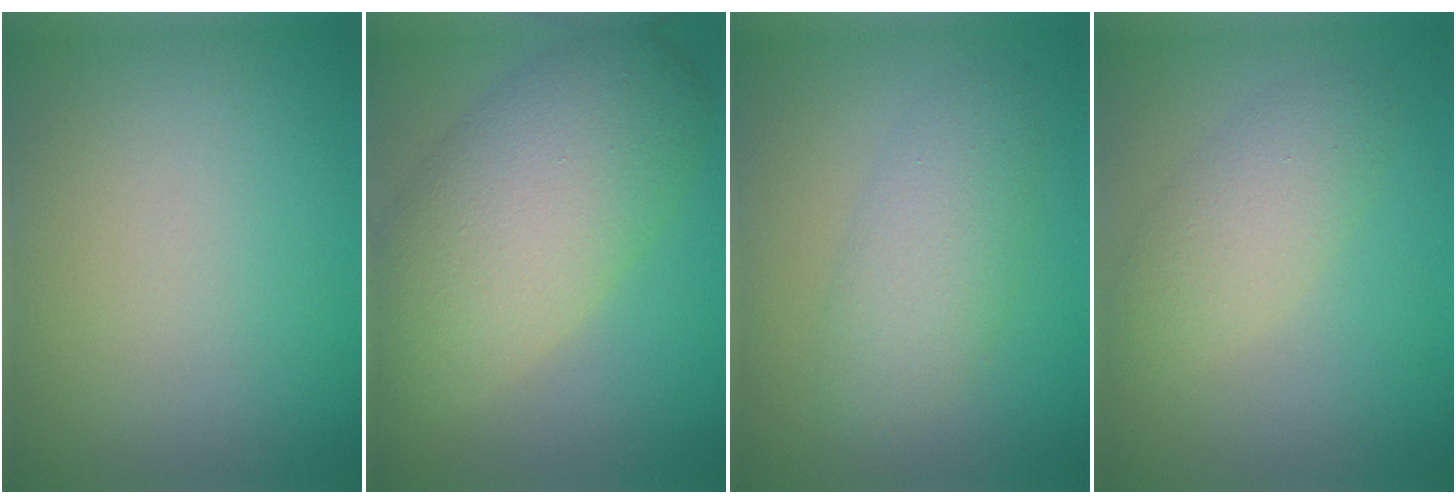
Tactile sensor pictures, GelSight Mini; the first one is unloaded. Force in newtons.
{"total": 10.1, "press": 10.0, "slide": 0.9}
{"total": 3.7, "press": 3.7, "slide": 0.0}
{"total": 3.5, "press": 3.5, "slide": 0.2}